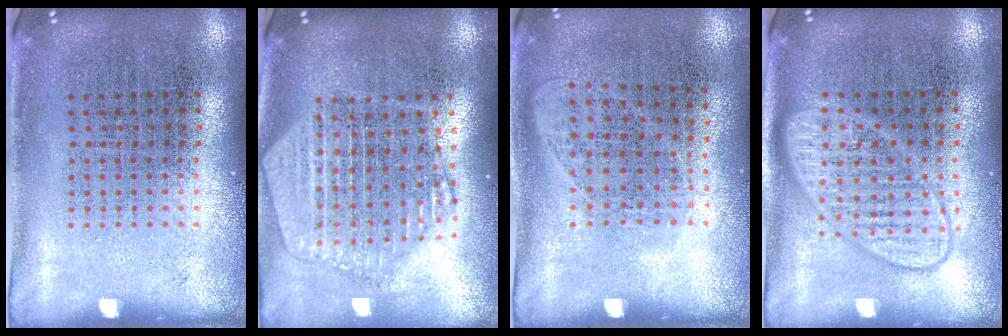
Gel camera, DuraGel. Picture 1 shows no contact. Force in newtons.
{"total": 2.3, "press": 2.0, "slide": 1.1}
{"total": 1.0, "press": 0.9, "slide": 0.4}
{"total": 2.9, "press": 2.9, "slide": 0.4}